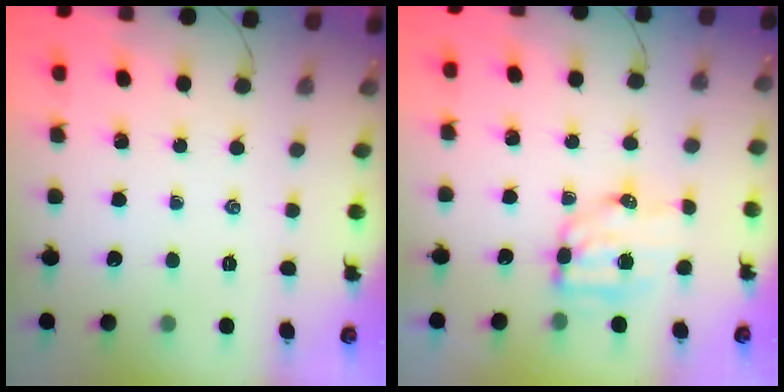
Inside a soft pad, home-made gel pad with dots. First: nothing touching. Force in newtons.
{"total": 7.0, "press": 7.0, "slide": 0.8}